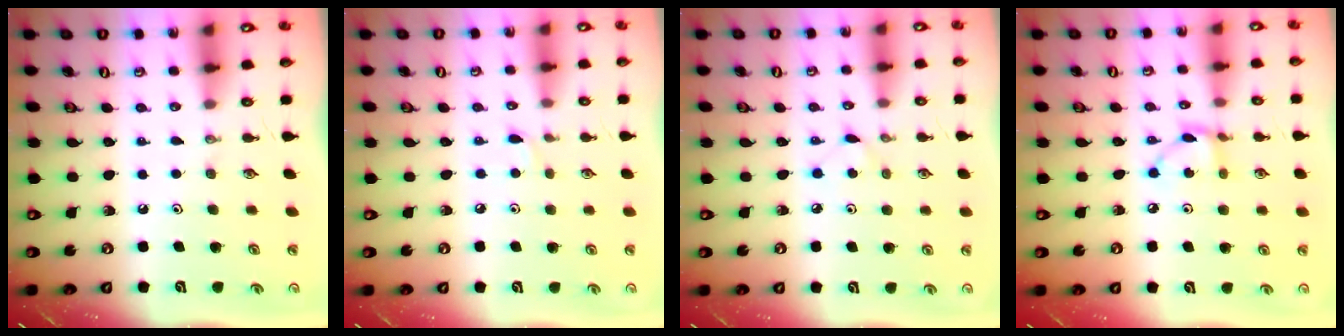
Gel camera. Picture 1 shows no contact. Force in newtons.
{"total": 2.8, "press": 2.7, "slide": 0.4}
{"total": 3.8, "press": 3.7, "slide": 0.5}
{"total": 4.7, "press": 4.7, "slide": 0.3}